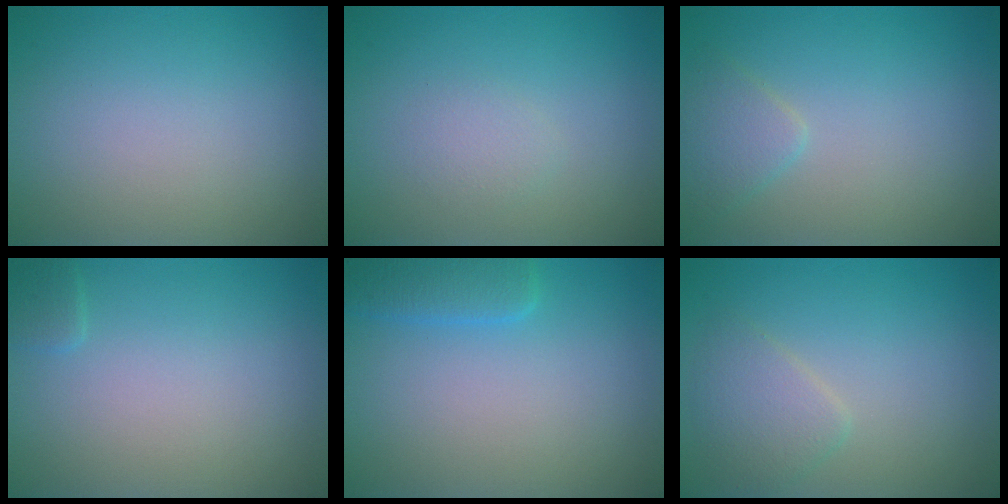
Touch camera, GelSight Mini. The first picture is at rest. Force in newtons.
{"total": 1.1, "press": 1.1, "slide": 0.0}
{"total": 1.9, "press": 1.9, "slide": 0.1}
{"total": 0.9, "press": 0.8, "slide": 0.1}
{"total": 2.5, "press": 2.5, "slide": 0.3}
{"total": 2.4, "press": 2.4, "slide": 0.1}